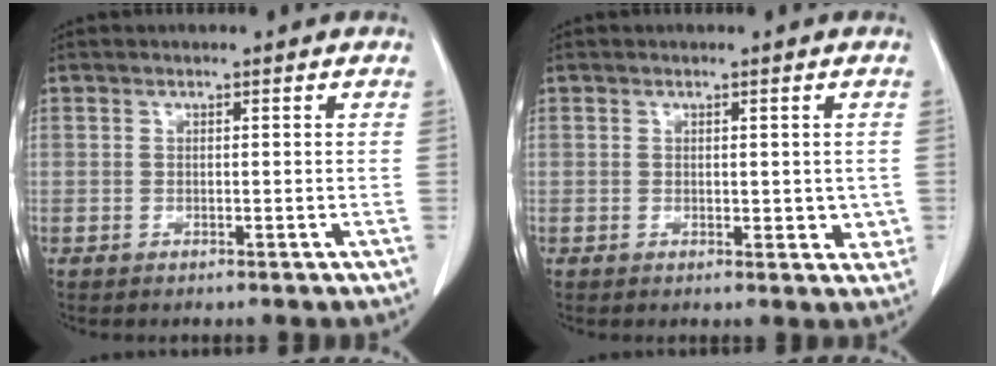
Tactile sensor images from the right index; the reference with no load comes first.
{"total": 3.2, "force": [0.1, 1.8, 2.6], "torque": [-0.023, -0.003, 0.004]}